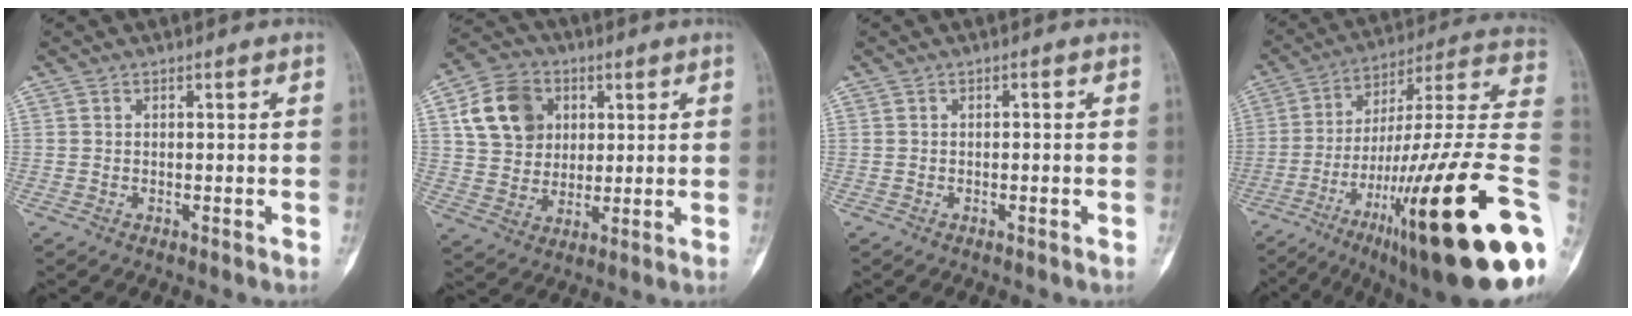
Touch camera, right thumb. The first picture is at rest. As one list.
[{"total": 12.5, "force": [3.9, 10.2, 6.2], "torque": [-0.087, -0.002, 0.071]}, {"total": 0.5, "force": [-0.1, 0.3, 0.4], "torque": [-0.003, 0.003, -0.004]}, {"total": 34.3, "force": [-11.0, 6.1, 31.9], "torque": [-0.427, 0.043, -0.176]}]